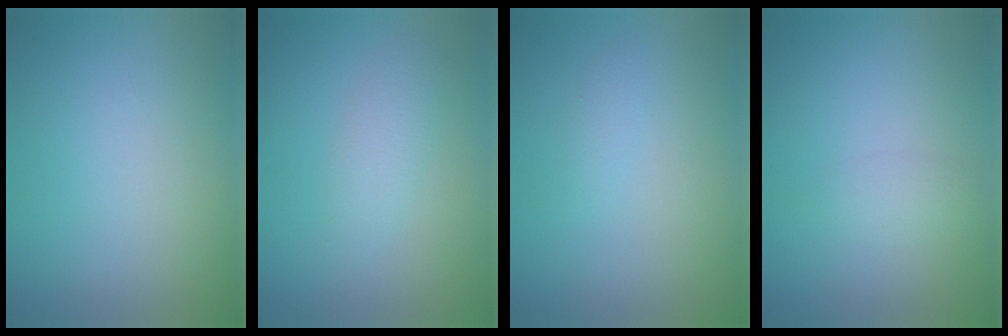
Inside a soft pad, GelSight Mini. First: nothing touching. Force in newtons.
{"total": 1.8, "press": 1.8, "slide": 0.0}
{"total": 0.8, "press": 0.7, "slide": 0.1}
{"total": 1.2, "press": 1.2, "slide": 0.0}